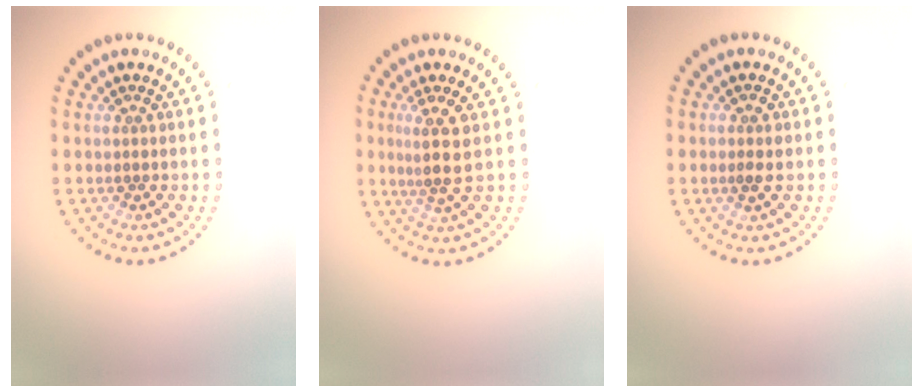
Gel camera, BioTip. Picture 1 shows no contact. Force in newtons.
{"total": 2.8, "press": 2.3, "slide": 1.6}
{"total": 1.1, "press": 1.1, "slide": 0.3}